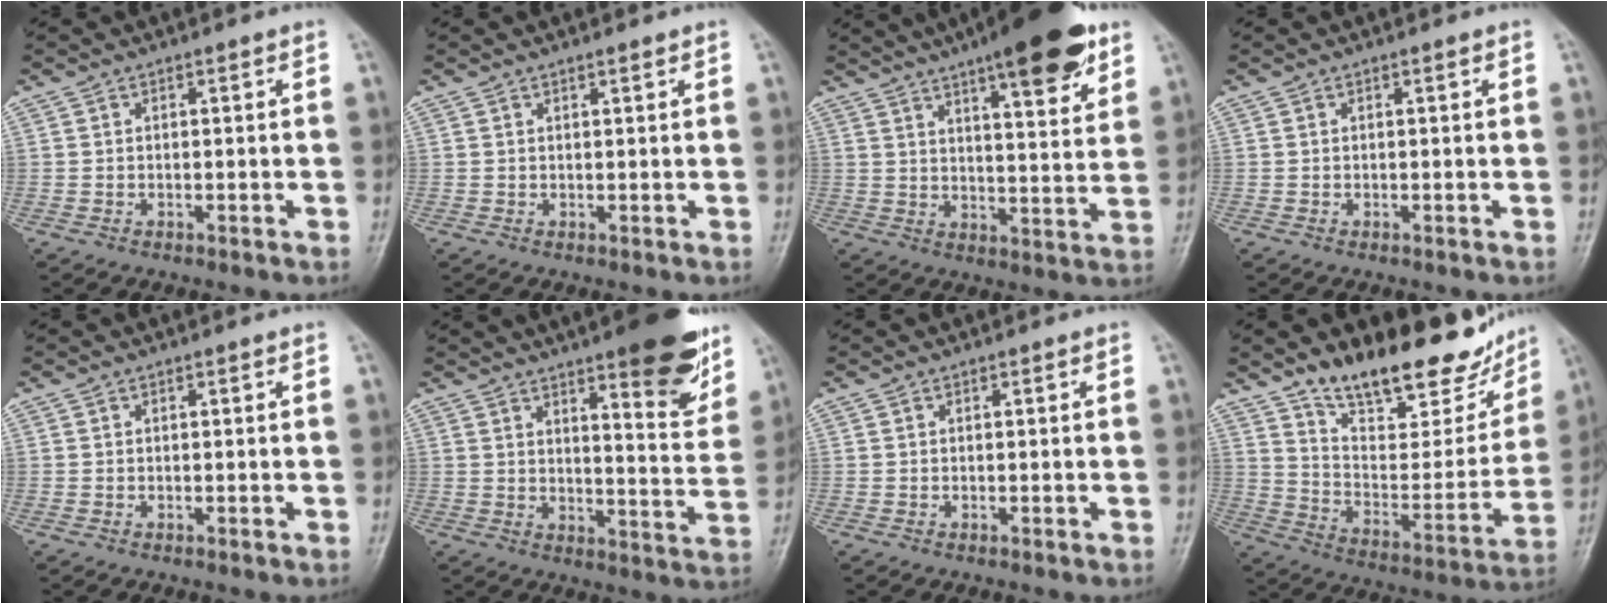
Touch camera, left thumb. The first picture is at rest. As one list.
[{"total": 0.8, "force": [0.6, 0.1, 0.4], "torque": [-0.008, -0.004, 0.010]}, {"total": 17.2, "force": [10.7, 4.5, 12.7], "torque": [-0.156, -0.044, 0.155]}, {"total": 0.0}, {"total": 0.0}, {"total": 15.7, "force": [9.8, 4.2, 11.6], "torque": [-0.111, -0.058, 0.135]}, {"total": 0.0}, {"total": 24.4, "force": [18.0, 9.5, 13.5], "torque": [-0.157, -0.087, 0.279]}]